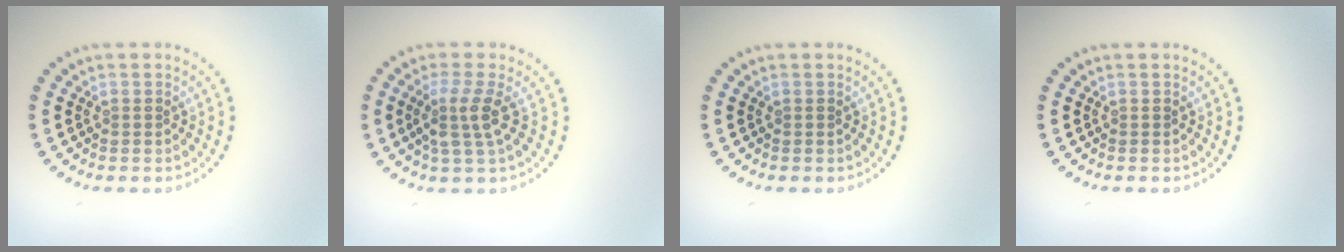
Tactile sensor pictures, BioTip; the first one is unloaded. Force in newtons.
{"total": 2.9, "press": 2.3, "slide": 1.8}
{"total": 0.0}
{"total": 0.0}